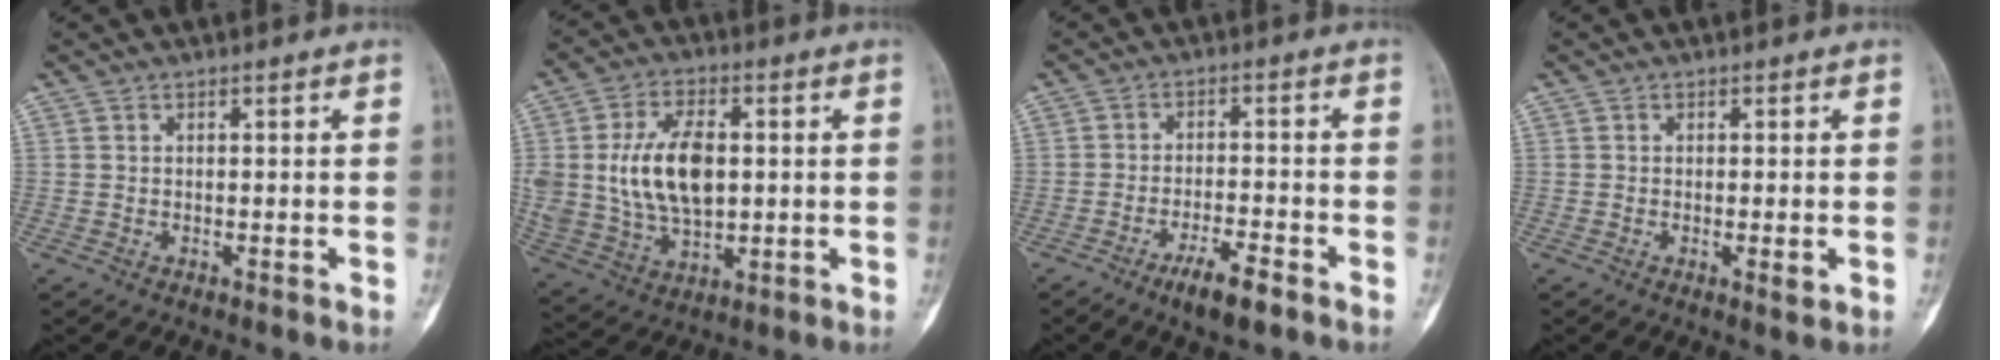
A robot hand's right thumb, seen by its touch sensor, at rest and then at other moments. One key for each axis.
{"total": 15.5, "fx": 1.7, "fy": 9.3, "fz": 12.4, "tx": -0.221, "ty": -0.001, "tz": 0.040}
{"total": 6.3, "fx": -4.1, "fy": 1.3, "fz": 4.6, "tx": -0.080, "ty": 0.018, "tz": -0.068}
{"total": 1.9, "fx": -0.4, "fy": 0.4, "fz": 1.8, "tx": -0.030, "ty": -0.007, "tz": -0.006}